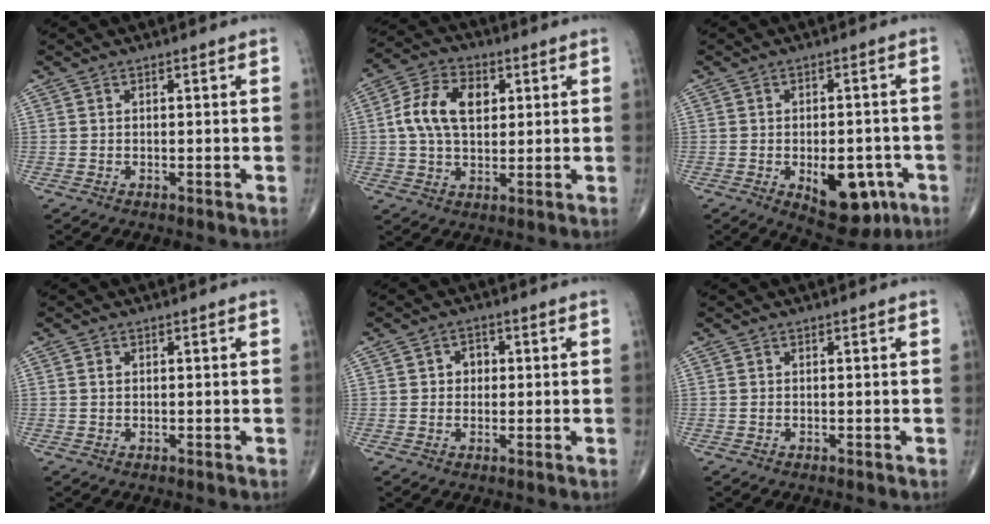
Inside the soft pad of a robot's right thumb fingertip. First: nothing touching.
{"total": 11.6, "force": [2.1, 7.4, 8.6], "torque": [-0.149, 0.010, 0.033]}
{"total": 13.2, "force": [-4.6, 7.2, 10.0], "torque": [-0.104, 0.015, -0.048]}
{"total": 0.7, "force": [0.2, 0.5, 0.4], "torque": [-0.011, 0.001, 0.004]}
{"total": 3.2, "force": [0.4, 2.7, 1.7], "torque": [-0.005, 0.005, 0.002]}
{"total": 0.0}